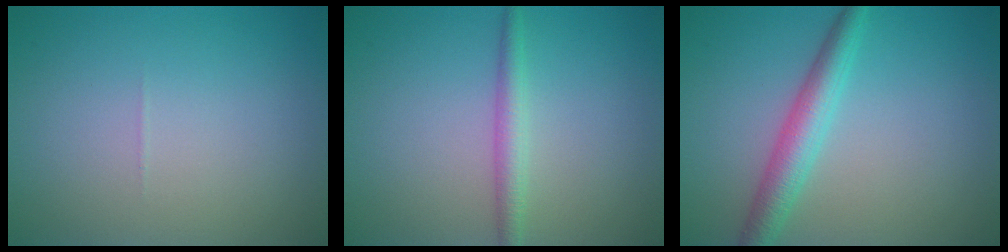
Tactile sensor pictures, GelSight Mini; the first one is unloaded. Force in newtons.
{"total": 2.1, "press": 2.1, "slide": 0.0}
{"total": 3.6, "press": 3.6, "slide": 0.1}